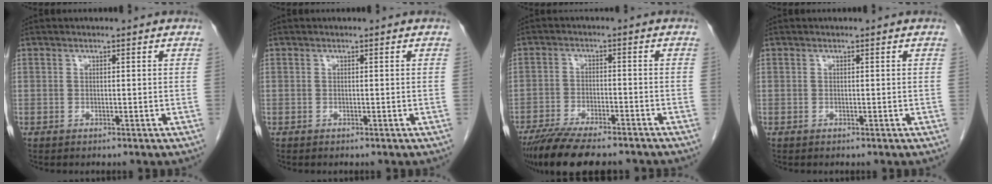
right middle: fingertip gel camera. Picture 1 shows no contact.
{"total": 0.0}
{"total": 13.4, "force": [-11.3, 2.8, 6.8], "torque": [-0.115, -0.017, -0.176]}
{"total": 0.0}